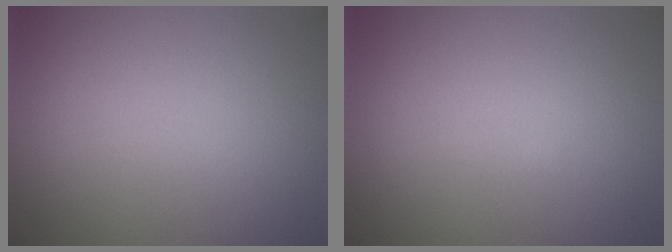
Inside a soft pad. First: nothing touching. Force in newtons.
{"total": 0.0}